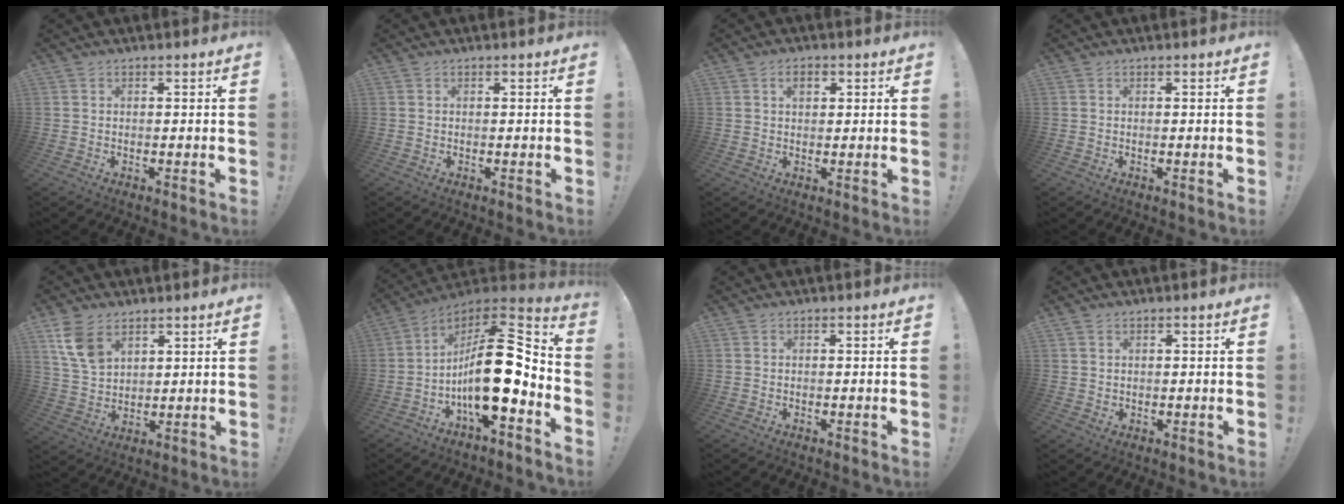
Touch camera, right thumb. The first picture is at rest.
{"total": 0.0}
{"total": 3.0, "force": [1.2, 1.9, 2.0], "torque": [-0.021, -0.001, 0.016]}
{"total": 0.0}
{"total": 10.0, "force": [5.8, 6.1, 5.4], "torque": [-0.104, -0.021, 0.115]}
{"total": 20.3, "force": [-3.2, 7.8, 18.4], "torque": [-0.309, 0.010, -0.052]}
{"total": 0.0}
{"total": 1.4, "force": [0.9, 1.1, 0.3], "torque": [-0.001, -0.002, 0.017]}